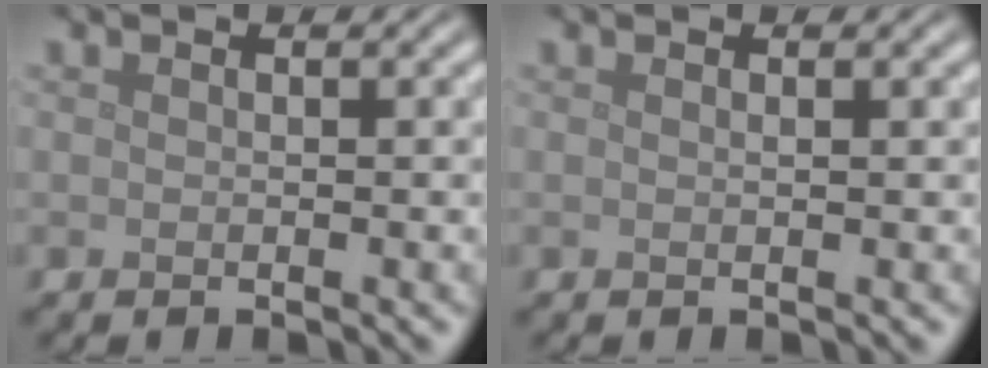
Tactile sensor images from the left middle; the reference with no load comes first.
{"total": 0.7, "force": [0.3, 0.2, 0.6], "torque": [-0.001, 0.002, 0.000]}